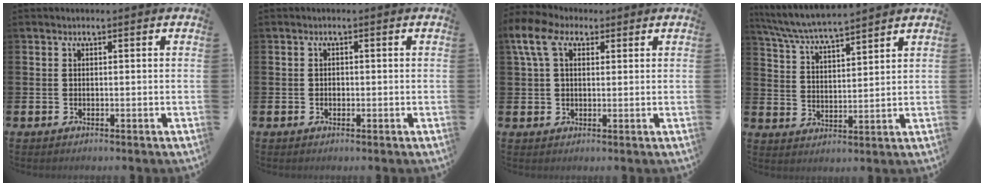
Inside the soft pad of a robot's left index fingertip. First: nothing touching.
{"total": 0.7, "force": [-0.2, 0.6, 0.3], "torque": [-0.004, 0.003, -0.006]}
{"total": 6.7, "force": [4.0, 4.1, 3.6], "torque": [-0.088, 0.005, 0.074]}
{"total": 6.2, "force": [6.0, 0.1, 1.3], "torque": [-0.055, -0.032, 0.107]}